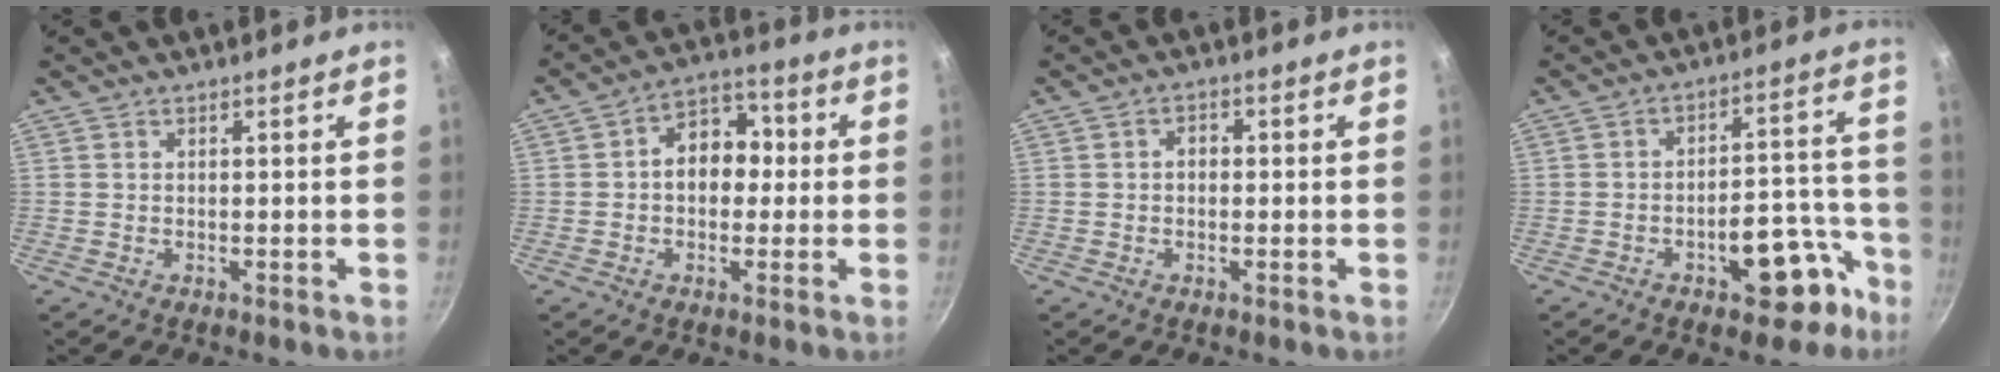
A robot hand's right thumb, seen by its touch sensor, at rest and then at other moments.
{"total": 9.7, "force": [0.4, 7.2, 6.5], "torque": [-0.045, 0.028, -0.009]}
{"total": 2.4, "force": [0.0, 1.8, 1.6], "torque": [-0.015, 0.010, -0.003]}
{"total": 12.9, "force": [-6.6, 6.5, 9.0], "torque": [-0.057, 0.070, -0.084]}